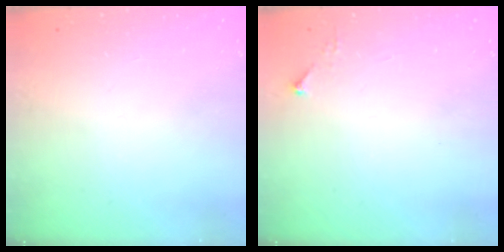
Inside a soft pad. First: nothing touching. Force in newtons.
{"total": 3.1, "press": 3.1, "slide": 0.4}